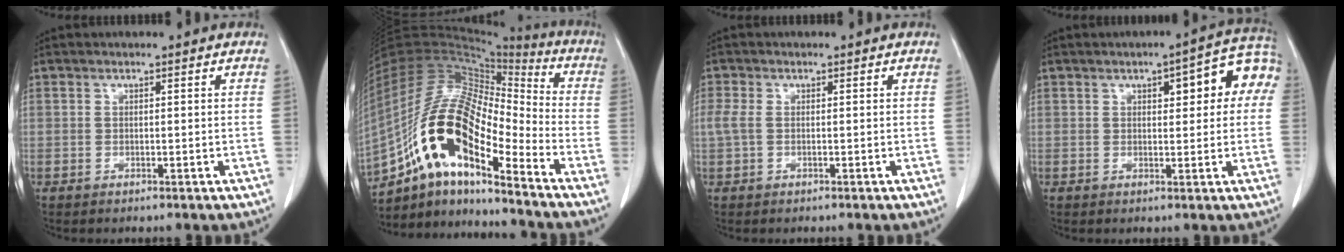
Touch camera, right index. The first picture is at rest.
{"total": 19.8, "force": [-11.2, 5.6, 15.3], "torque": [-0.309, 0.023, -0.198]}
{"total": 2.2, "force": [0.1, 1.3, 1.8], "torque": [-0.054, 0.007, 0.005]}
{"total": 9.3, "force": [2.8, 3.0, 8.3], "torque": [-0.097, 0.032, 0.029]}